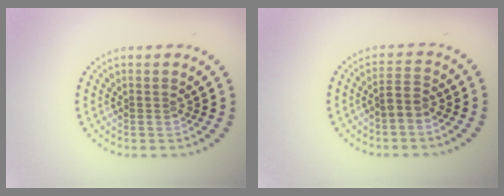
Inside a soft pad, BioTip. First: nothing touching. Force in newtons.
{"total": 2.1, "press": 1.8, "slide": 1.0}